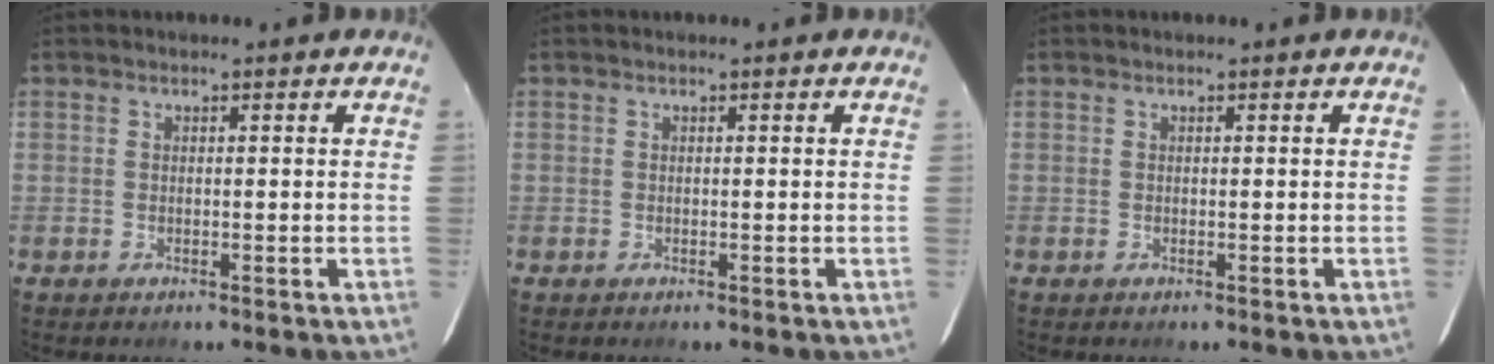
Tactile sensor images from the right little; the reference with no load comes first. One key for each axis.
{"total": 0.0}
{"total": 0.0}